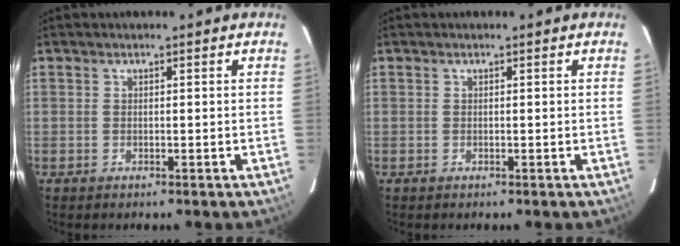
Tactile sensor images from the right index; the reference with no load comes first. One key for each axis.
{"total": 0.0}